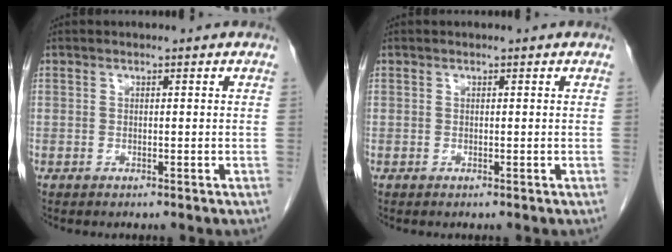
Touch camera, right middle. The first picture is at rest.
{"total": 0.0}